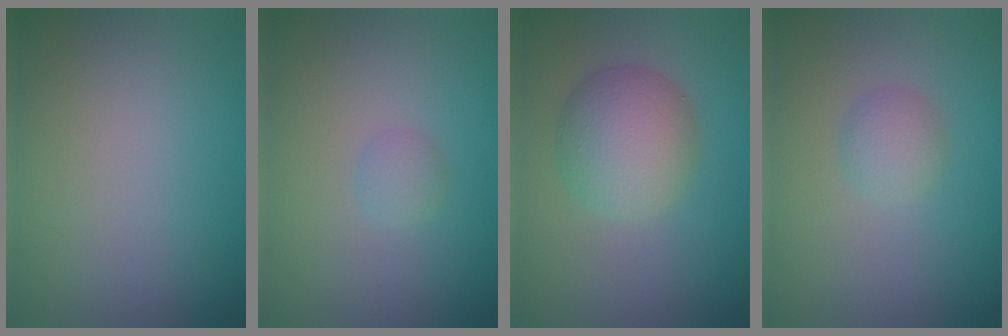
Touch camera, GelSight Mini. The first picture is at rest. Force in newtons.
{"total": 1.0, "press": 1.0, "slide": 0.1}
{"total": 5.1, "press": 5.1, "slide": 0.2}
{"total": 1.7, "press": 1.7, "slide": 0.1}